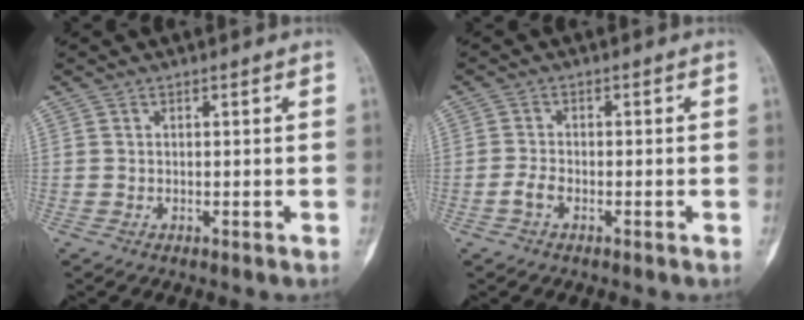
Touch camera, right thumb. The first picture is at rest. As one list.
[{"total": 2.1, "force": [-1.0, 1.0, 1.5], "torque": [-0.035, 0.008, -0.023]}]